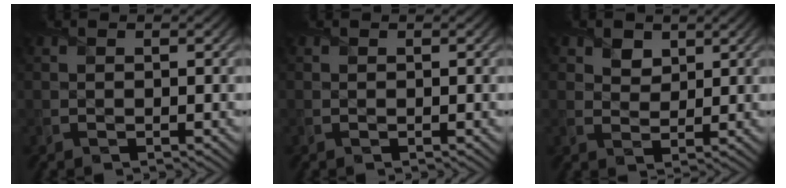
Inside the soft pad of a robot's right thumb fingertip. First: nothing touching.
{"total": 0.0}
{"total": 2.9, "force": [1.7, 2.0, 1.1], "torque": [-0.026, -0.007, 0.029]}